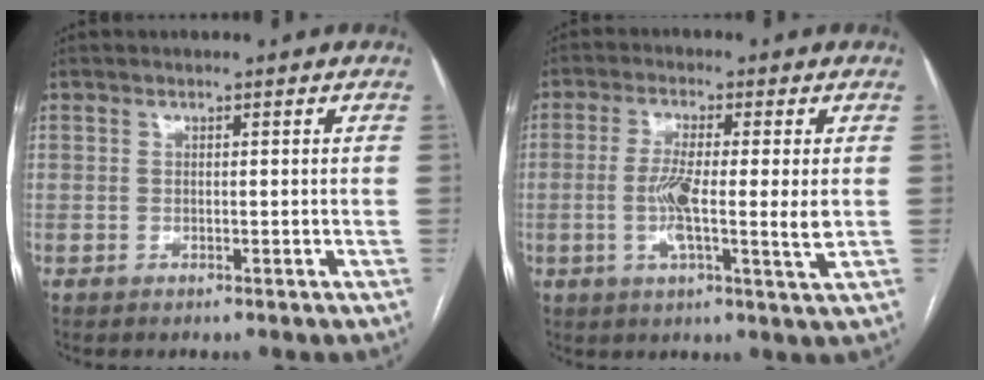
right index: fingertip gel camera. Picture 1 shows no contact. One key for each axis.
{"total": 8.7, "fx": -0.6, "fy": 0.4, "fz": 8.6, "tx": -0.154, "ty": -0.010, "tz": -0.019}